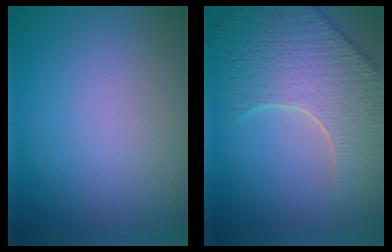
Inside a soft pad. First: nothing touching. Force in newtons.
{"total": 8.7, "press": 6.3, "slide": 6.0}